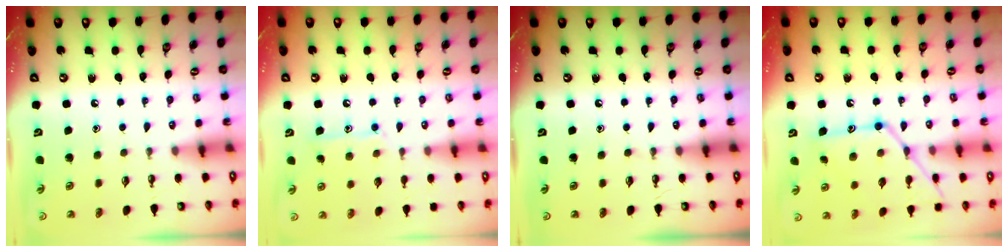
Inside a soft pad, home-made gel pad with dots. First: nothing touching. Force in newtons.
{"total": 9.7, "press": 9.7, "slide": 0.7}
{"total": 0.0}
{"total": 16.4, "press": 16.3, "slide": 1.3}